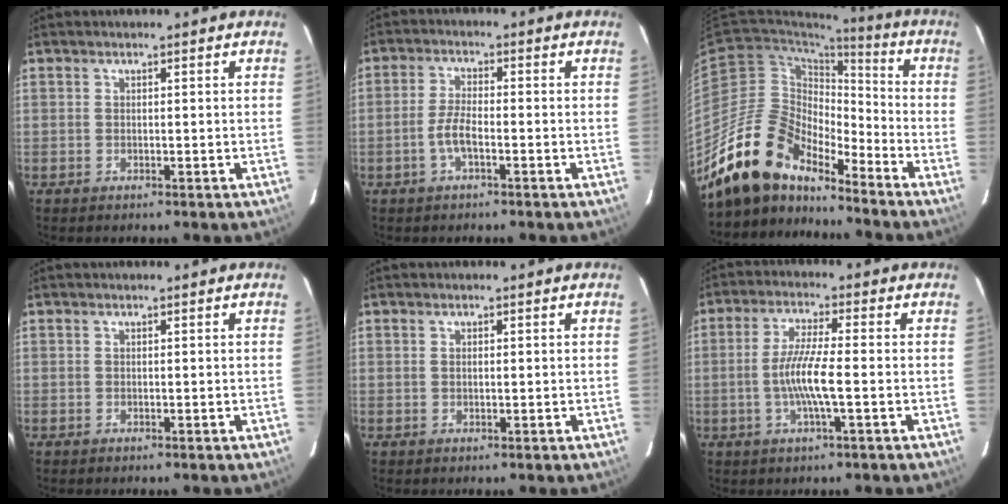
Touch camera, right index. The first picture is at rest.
{"total": 4.2, "force": [-1.9, 1.1, 3.6], "torque": [-0.081, 0.000, -0.037]}
{"total": 16.8, "force": [-14.3, 5.9, 6.4], "torque": [-0.121, 0.009, -0.270]}
{"total": 0.0}
{"total": 0.8, "force": [0.2, 0.4, 0.6], "torque": [-0.012, 0.002, 0.002]}
{"total": 7.3, "force": [-1.6, 0.2, 7.1], "torque": [-0.140, -0.003, -0.033]}